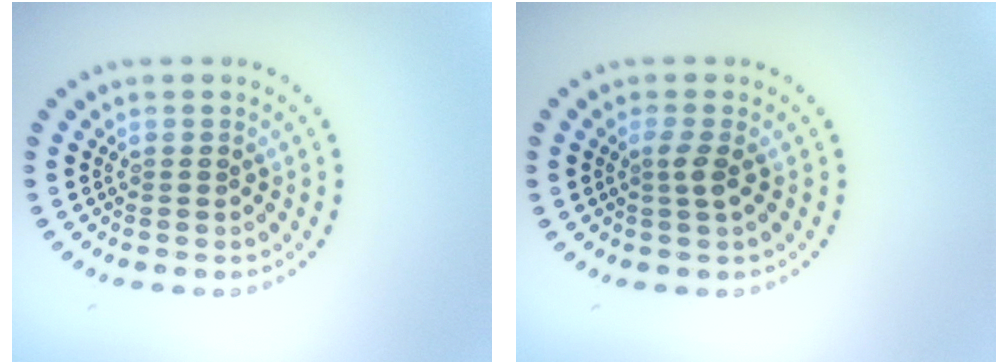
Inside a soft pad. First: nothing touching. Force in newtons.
{"total": 1.4, "press": 1.1, "slide": 0.9}